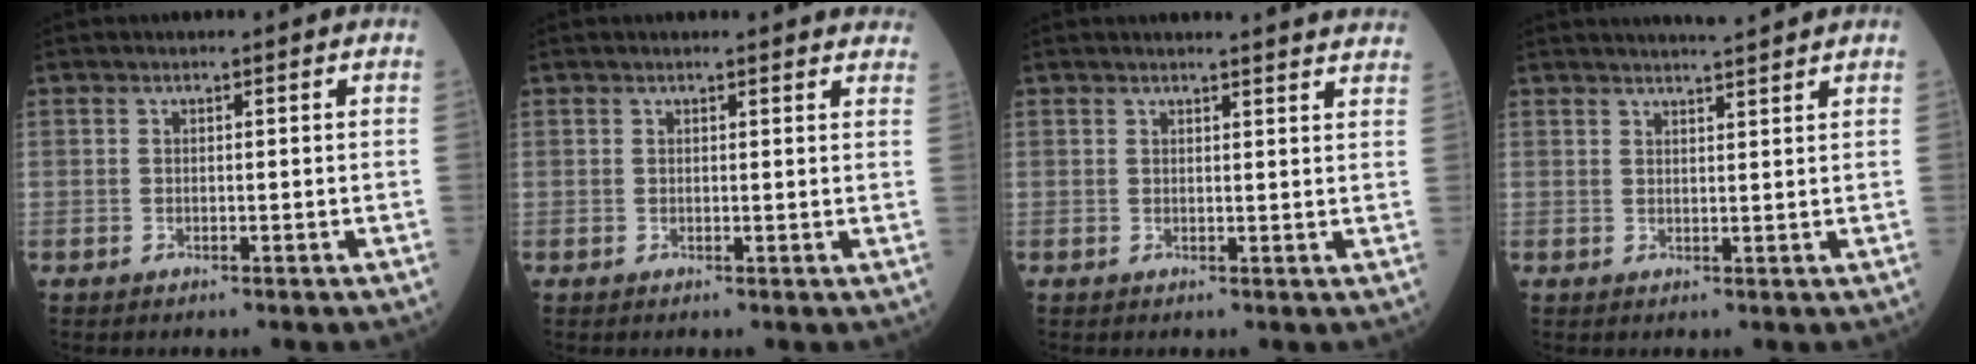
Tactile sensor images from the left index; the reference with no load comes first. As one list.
[{"total": 6.2, "force": [6.0, 1.2, 1.2], "torque": [0.011, -0.002, 0.036]}, {"total": 7.6, "force": [7.4, -0.4, 1.3], "torque": [-0.002, -0.024, 0.055]}, {"total": 4.8, "force": [4.5, -0.4, 1.7], "torque": [-0.024, 0.015, 0.062]}]